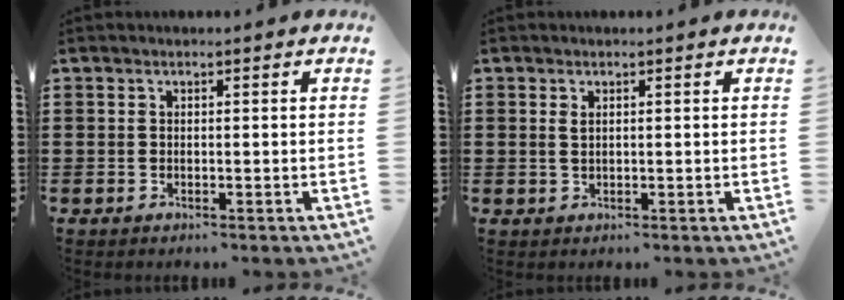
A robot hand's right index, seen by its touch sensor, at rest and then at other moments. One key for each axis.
{"total": 1.0, "fx": 0.4, "fy": 0.5, "fz": 0.8, "tx": -0.018, "ty": 0.003, "tz": 0.007}